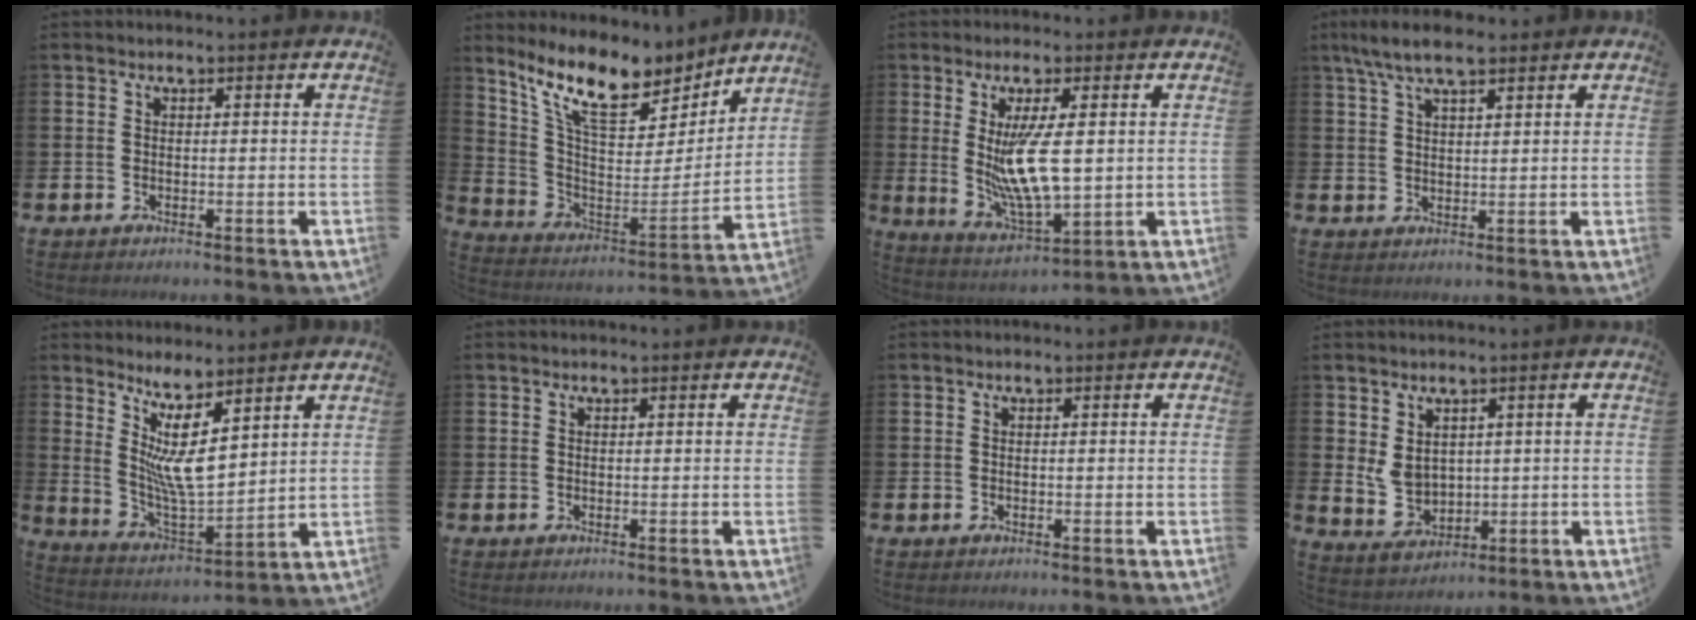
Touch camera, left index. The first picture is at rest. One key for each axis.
{"total": 12.6, "fx": 10.4, "fy": 4.4, "fz": 5.7, "tx": -0.146, "ty": -0.061, "tz": 0.185}
{"total": 8.7, "fx": 1.6, "fy": 2.5, "fz": 8.1, "tx": -0.172, "ty": -0.011, "tz": 0.022}
{"total": 6.0, "fx": 4.6, "fy": 1.7, "fz": 3.6, "tx": -0.078, "ty": -0.006, "tz": 0.082}
{"total": 7.1, "fx": 4.3, "fy": 1.8, "fz": 5.3, "tx": -0.110, "ty": -0.032, "tz": 0.074}
{"total": 0.0}
{"total": 0.0}
{"total": 4.3, "fx": 1.9, "fy": 3.3, "fz": 2.1, "tx": -0.036, "ty": -0.005, "tz": 0.034}